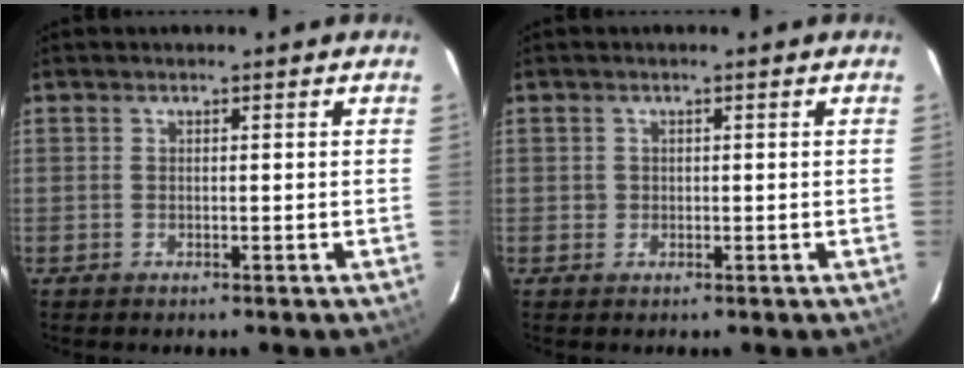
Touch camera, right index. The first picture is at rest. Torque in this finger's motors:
{"motor_torque": [0.11, 0.03, 0.08, 0.01]}